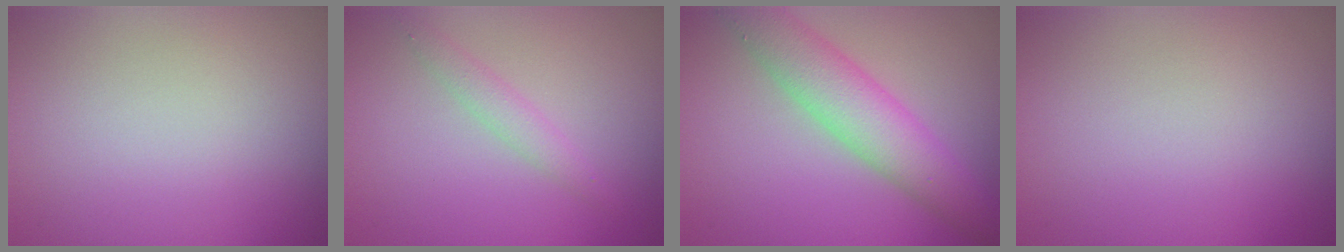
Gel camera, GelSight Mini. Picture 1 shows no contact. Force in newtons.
{"total": 1.5, "press": 1.5, "slide": 0.1}
{"total": 5.6, "press": 5.6, "slide": 0.1}
{"total": 0.0}